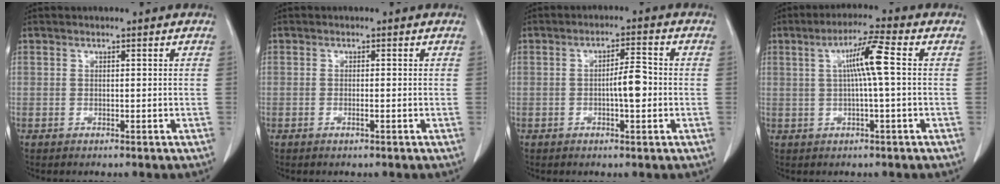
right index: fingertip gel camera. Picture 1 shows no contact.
{"total": 0.7, "force": [-0.3, 0.0, 0.7], "torque": [-0.015, 0.000, -0.003]}
{"total": 4.4, "force": [-0.6, 0.9, 4.3], "torque": [-0.071, 0.007, -0.008]}
{"total": 6.5, "force": [0.9, -0.4, 6.4], "torque": [-0.115, 0.010, 0.015]}